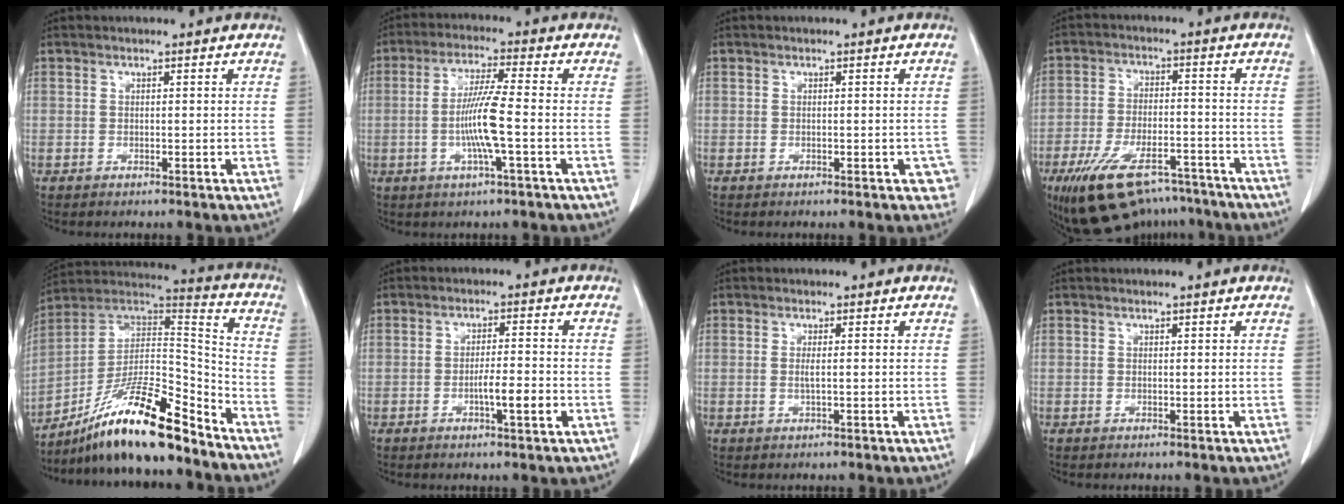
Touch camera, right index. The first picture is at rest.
{"total": 8.1, "force": [-1.6, -0.3, 7.9], "torque": [-0.155, -0.002, -0.033]}
{"total": 2.1, "force": [-1.0, 1.0, 1.5], "torque": [-0.003, 0.002, -0.012]}
{"total": 14.7, "force": [-10.7, 5.9, 8.1], "torque": [-0.149, 0.003, -0.177]}
{"total": 19.6, "force": [-14.7, 2.8, 12.7], "torque": [-0.224, 0.016, -0.259]}
{"total": 4.4, "force": [-1.5, 0.3, 4.1], "torque": [-0.064, -0.001, -0.024]}
{"total": 1.2, "force": [-0.1, 0.0, 1.1], "torque": [-0.027, -0.002, -0.003]}
{"total": 0.0}